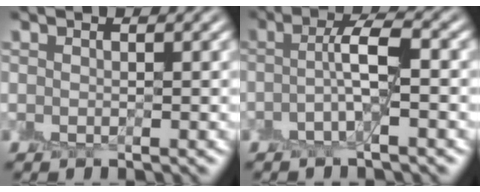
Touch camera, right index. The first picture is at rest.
{"total": 3.2, "force": [-0.4, 0.4, 3.1], "torque": [-0.060, 0.017, -0.018]}